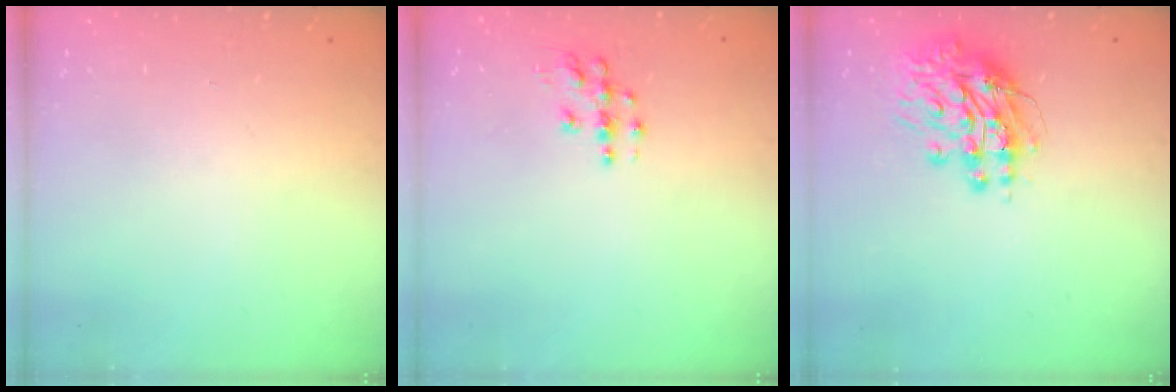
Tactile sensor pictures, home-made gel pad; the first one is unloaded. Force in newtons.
{"total": 6.1, "press": 6.1, "slide": 0.3}
{"total": 12.5, "press": 12.4, "slide": 1.2}